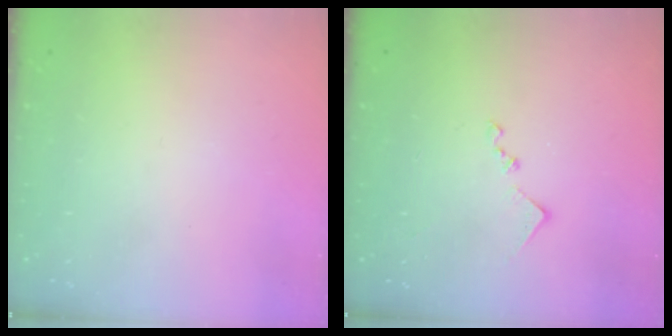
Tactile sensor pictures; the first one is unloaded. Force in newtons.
{"total": 8.2, "press": 8.2, "slide": 0.7}